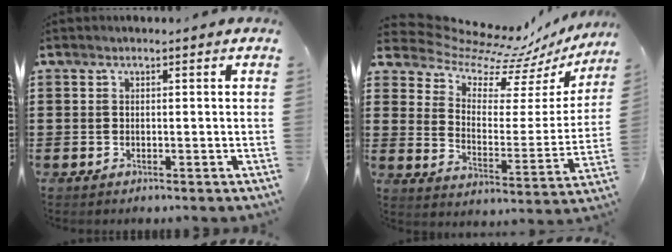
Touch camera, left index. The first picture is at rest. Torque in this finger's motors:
{"motor_torque": [1.08, -1.06, 0.08, -0.04]}